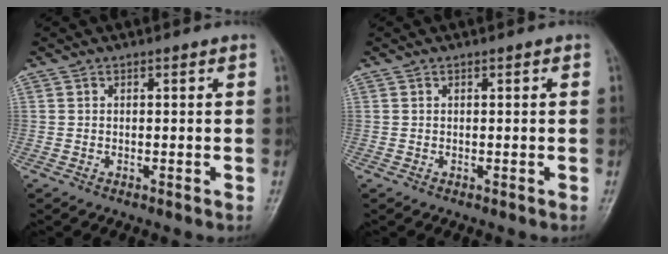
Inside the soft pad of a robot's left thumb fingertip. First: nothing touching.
{"total": 0.0}